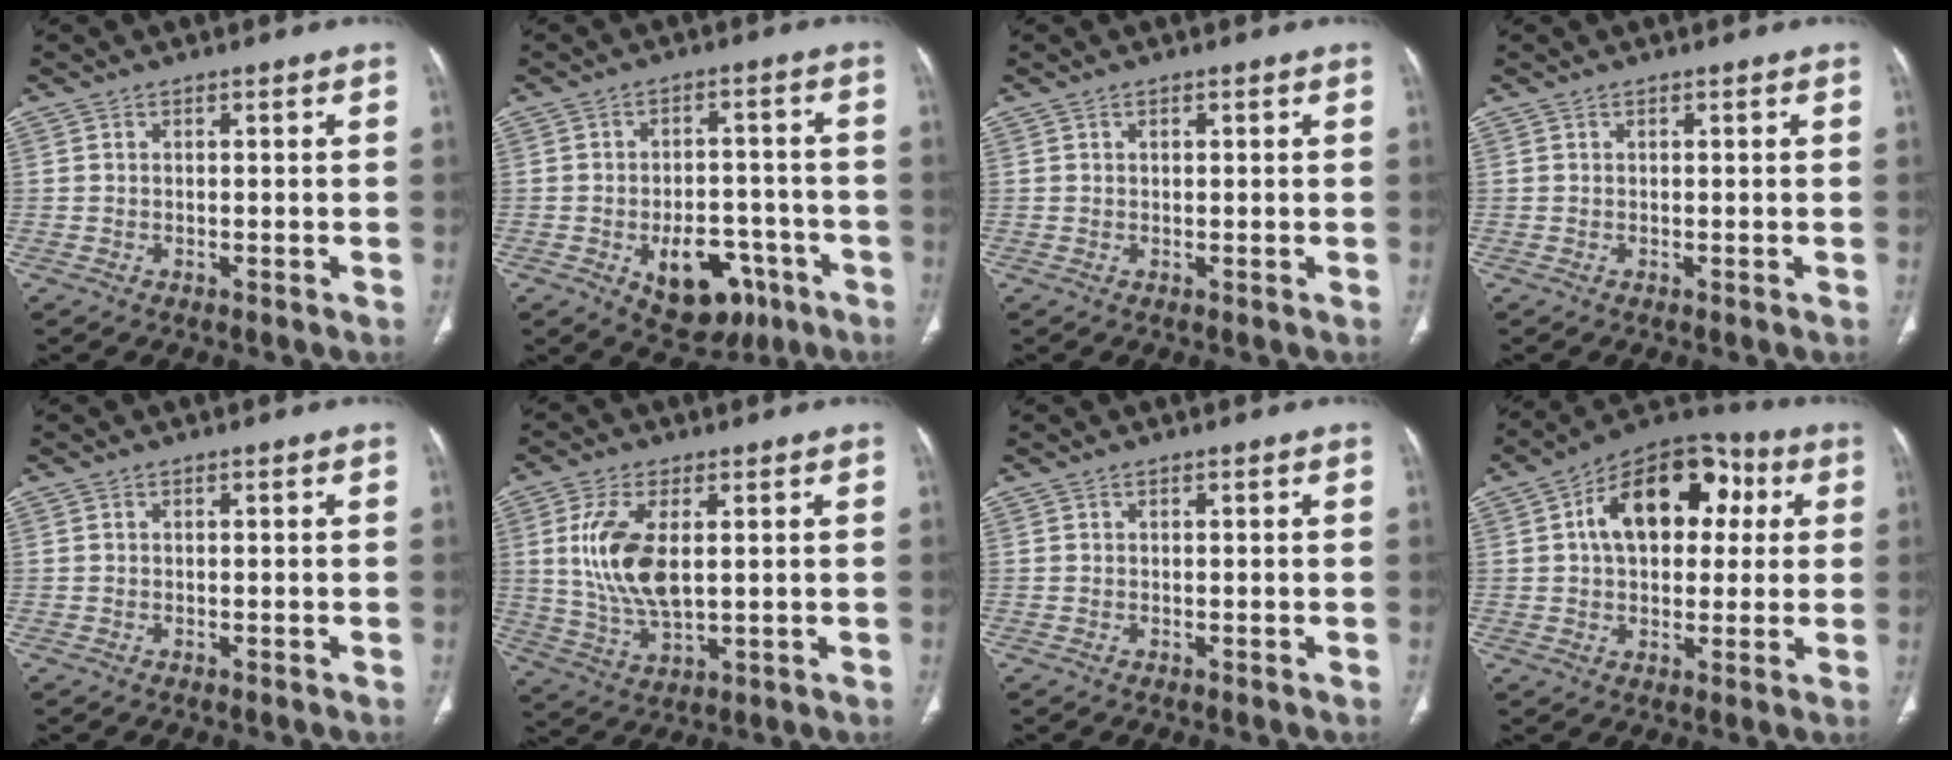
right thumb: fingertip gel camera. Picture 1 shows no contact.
{"total": 12.9, "force": [-5.7, 8.0, 8.4], "torque": [-0.084, 0.035, -0.067]}
{"total": 0.6, "force": [0.2, 0.4, 0.4], "torque": [-0.007, 0.000, 0.004]}
{"total": 0.0}
{"total": 0.0}
{"total": 11.8, "force": [2.0, 5.6, 10.2], "torque": [-0.212, -0.018, 0.048]}
{"total": 0.0}
{"total": 17.7, "force": [4.0, 11.2, 13.1], "torque": [-0.164, 0.026, 0.052]}